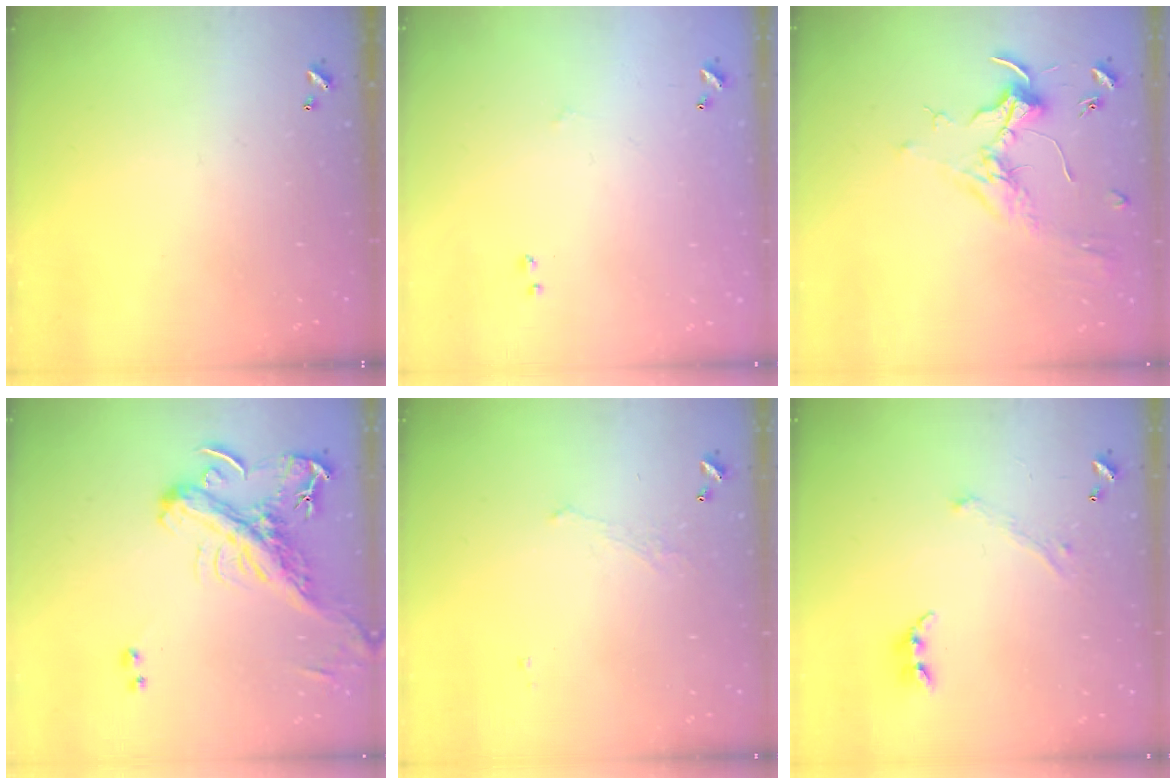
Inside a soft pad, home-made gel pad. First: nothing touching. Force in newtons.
{"total": 6.7, "press": 6.6, "slide": 0.6}
{"total": 1.8, "press": 1.6, "slide": 0.8}
{"total": 3.5, "press": 3.4, "slide": 1.0}
{"total": 1.1, "press": 0.8, "slide": 0.7}
{"total": 1.7, "press": 1.6, "slide": 0.5}